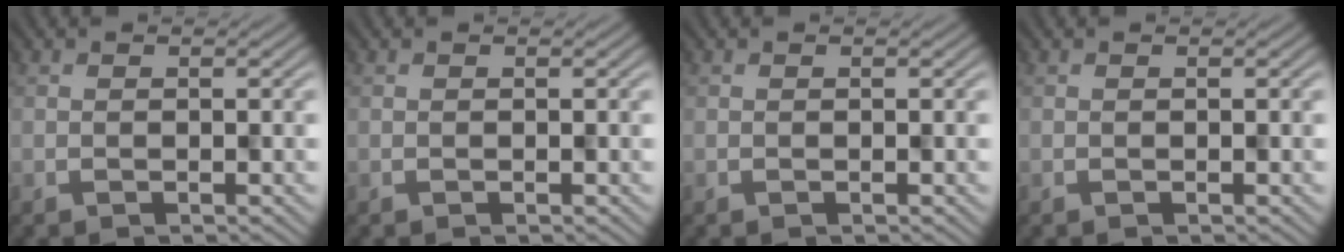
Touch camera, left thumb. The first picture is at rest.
{"total": 0.0}
{"total": 0.0}
{"total": 0.0}